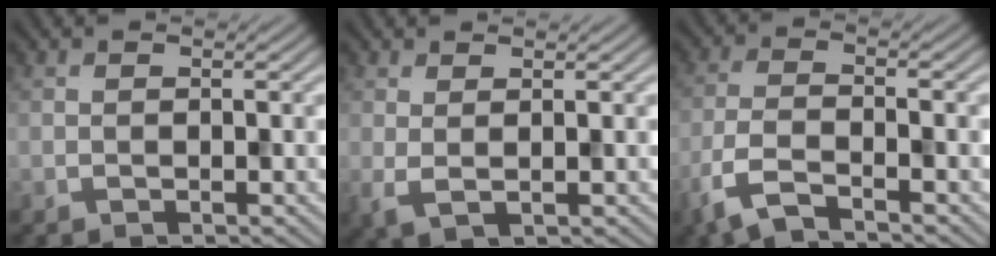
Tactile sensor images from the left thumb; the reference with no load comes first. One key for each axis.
{"total": 2.2, "fx": 0.9, "fy": 0.6, "fz": 1.9, "tx": -0.045, "ty": -0.003, "tz": 0.018}
{"total": 5.6, "fx": -3.9, "fy": 1.5, "fz": 3.7, "tx": -0.089, "ty": -0.010, "tz": -0.092}